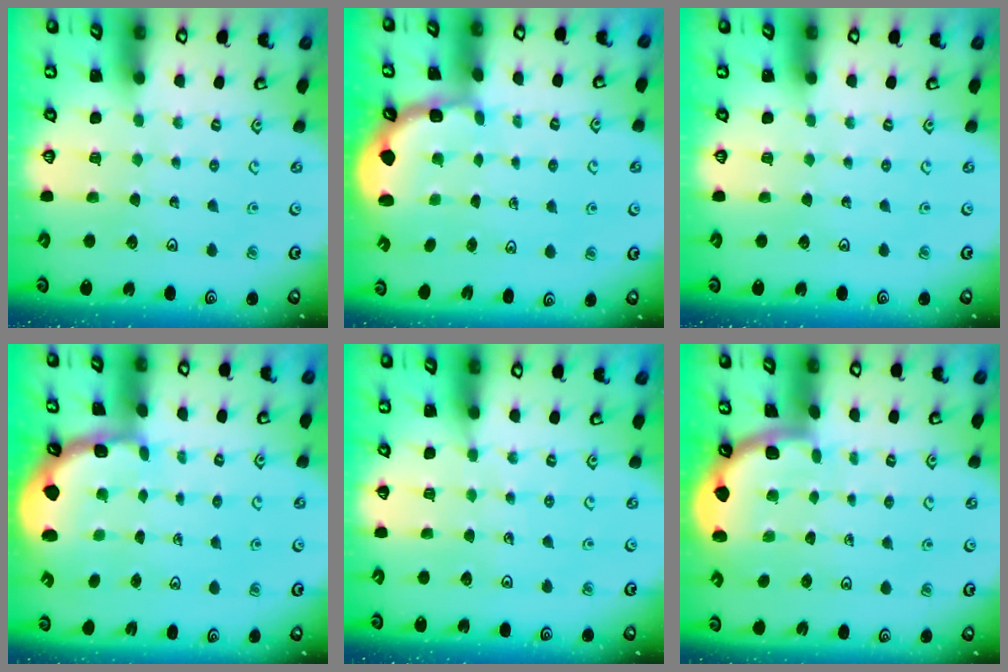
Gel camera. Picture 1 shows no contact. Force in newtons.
{"total": 2.4, "press": 2.0, "slide": 1.3}
{"total": 0.0}
{"total": 1.9, "press": 1.8, "slide": 0.6}
{"total": 5.1, "press": 5.1, "slide": 0.7}
{"total": 1.9, "press": 1.9, "slide": 0.0}